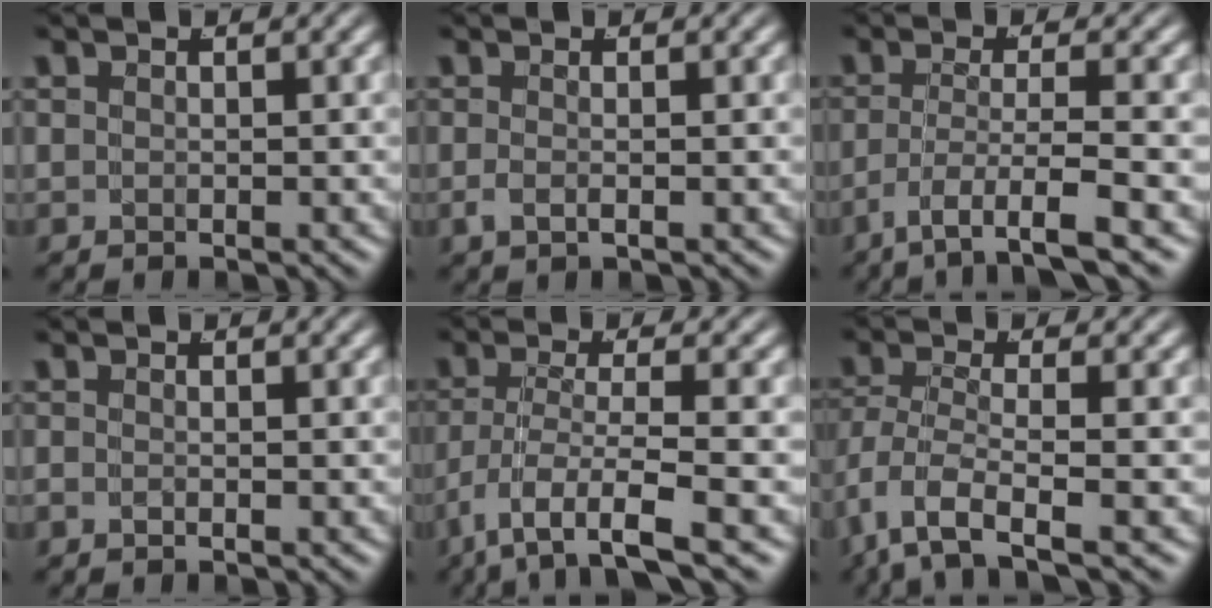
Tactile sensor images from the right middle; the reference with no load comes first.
{"total": 1.1, "force": [-0.6, -0.7, 0.7], "torque": [-0.016, 0.002, -0.008]}
{"total": 5.2, "force": [-3.7, -0.2, 3.6], "torque": [-0.066, -0.013, -0.054]}
{"total": 0.7, "force": [-0.5, -0.3, 0.1], "torque": [-0.009, 0.002, -0.012]}
{"total": 5.5, "force": [-3.3, 1.1, 4.3], "torque": [-0.099, -0.028, -0.039]}
{"total": 3.9, "force": [-2.0, 1.1, 3.1], "torque": [-0.101, -0.036, -0.017]}